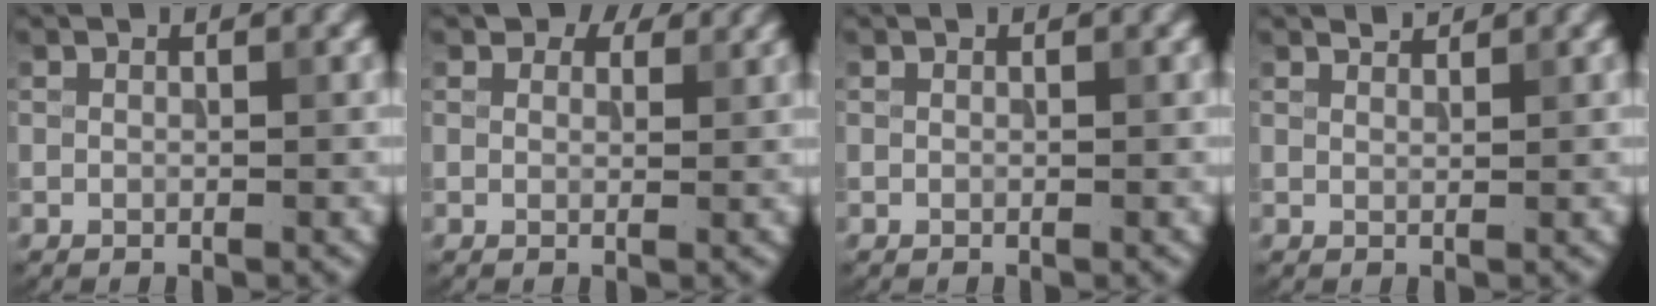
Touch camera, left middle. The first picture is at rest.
{"total": 2.2, "force": [1.7, 1.2, 0.8], "torque": [-0.014, -0.004, 0.017]}
{"total": 0.0}
{"total": 1.0, "force": [1.0, 0.0, 0.1], "torque": [-0.002, -0.001, 0.016]}